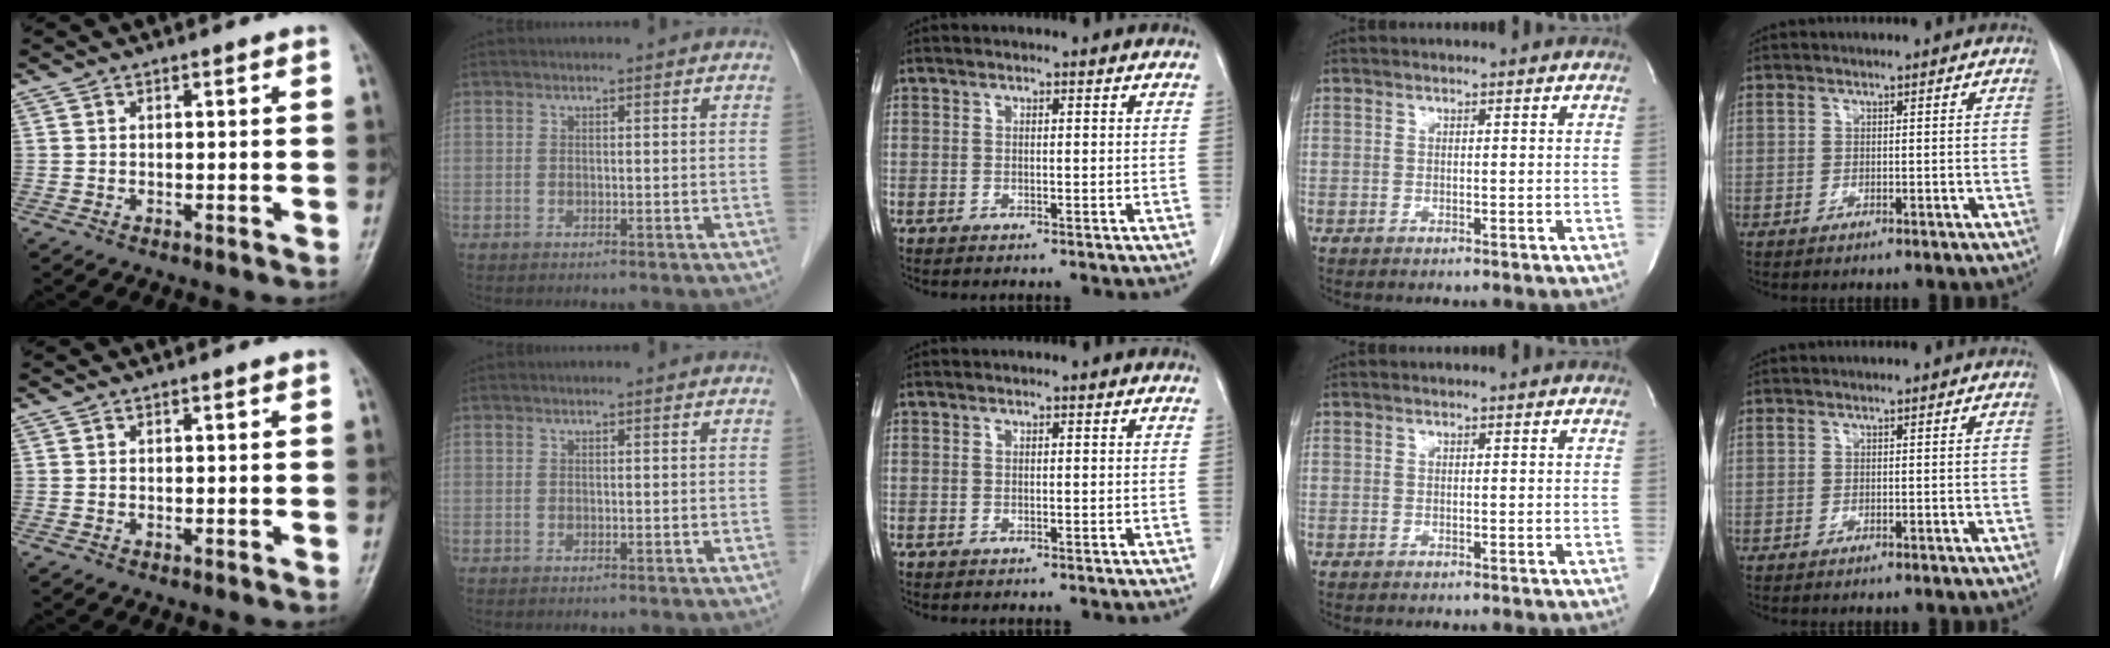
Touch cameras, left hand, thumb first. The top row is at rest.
{}